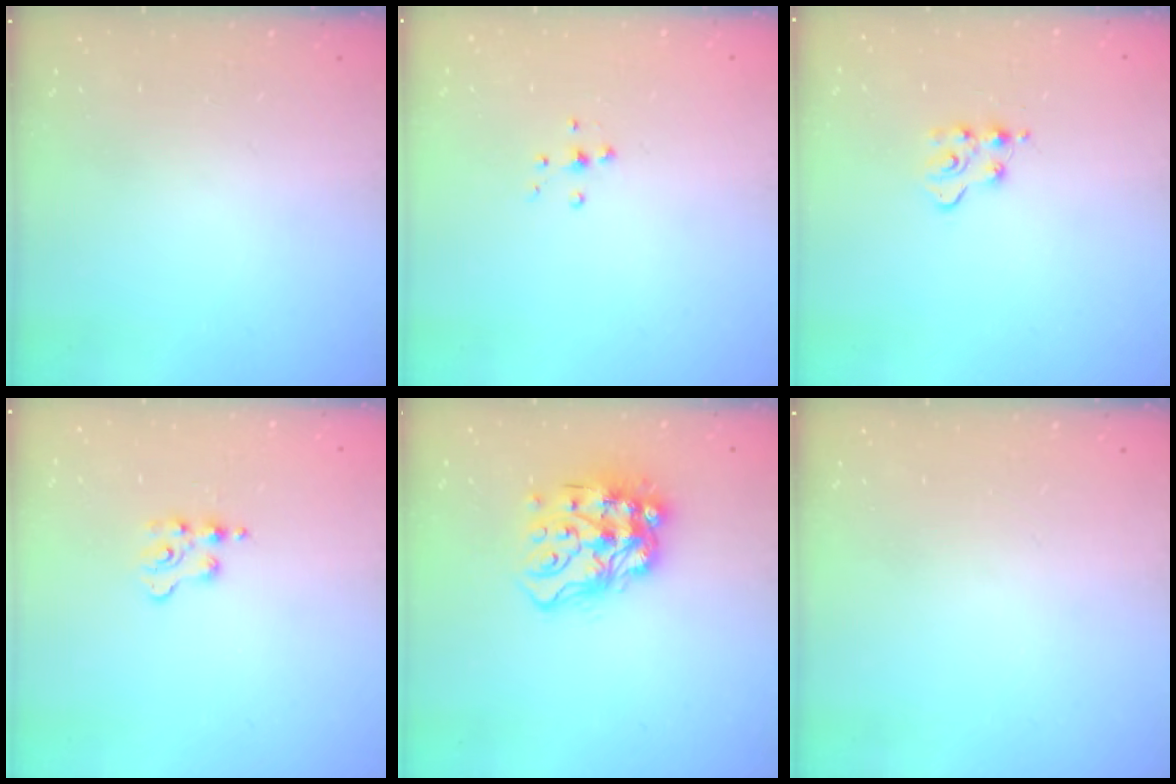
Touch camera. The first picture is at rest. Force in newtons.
{"total": 5.0, "press": 5.0, "slide": 0.6}
{"total": 4.7, "press": 4.6, "slide": 0.6}
{"total": 2.7, "press": 2.7, "slide": 0.5}
{"total": 16.6, "press": 16.5, "slide": 1.6}
{"total": 0.0}